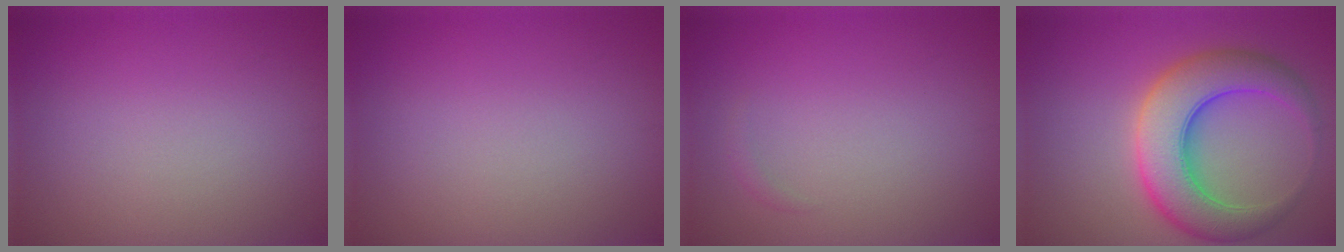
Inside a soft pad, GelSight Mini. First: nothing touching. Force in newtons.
{"total": 0.0}
{"total": 0.5, "press": 0.5, "slide": 0.0}
{"total": 8.0, "press": 8.0, "slide": 0.1}